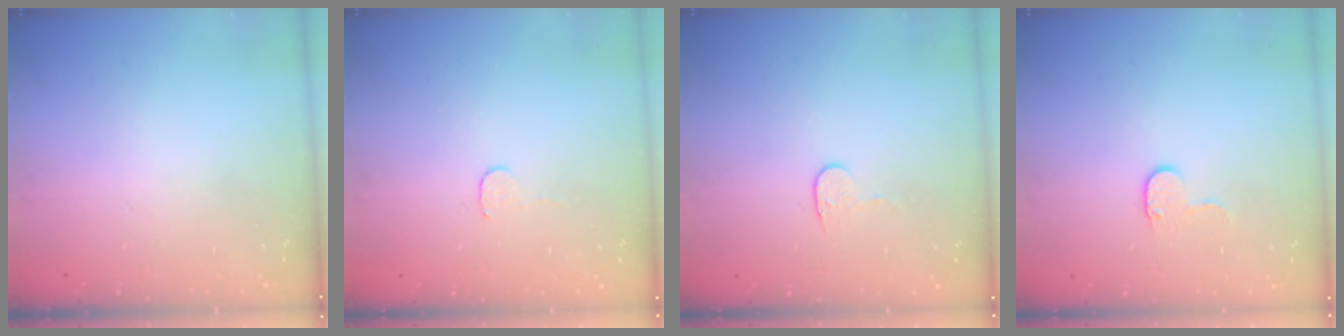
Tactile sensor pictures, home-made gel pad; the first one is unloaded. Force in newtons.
{"total": 2.8, "press": 2.8, "slide": 0.2}
{"total": 3.8, "press": 3.7, "slide": 0.4}
{"total": 5.1, "press": 5.1, "slide": 0.5}